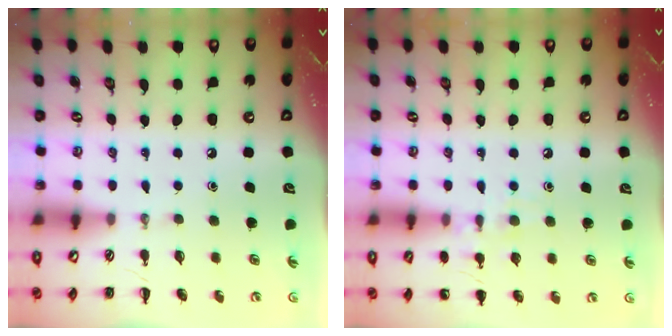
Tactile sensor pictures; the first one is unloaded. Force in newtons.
{"total": 8.3, "press": 8.2, "slide": 1.5}